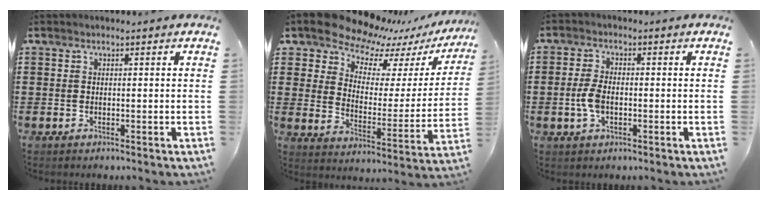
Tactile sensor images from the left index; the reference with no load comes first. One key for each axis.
{"total": 10.3, "fx": 9.6, "fy": 3.2, "fz": 1.9, "tx": -0.079, "ty": -0.070, "tz": 0.170}
{"total": 4.2, "fx": -0.6, "fy": 2.1, "fz": 3.6, "tx": -0.093, "ty": -0.005, "tz": -0.019}